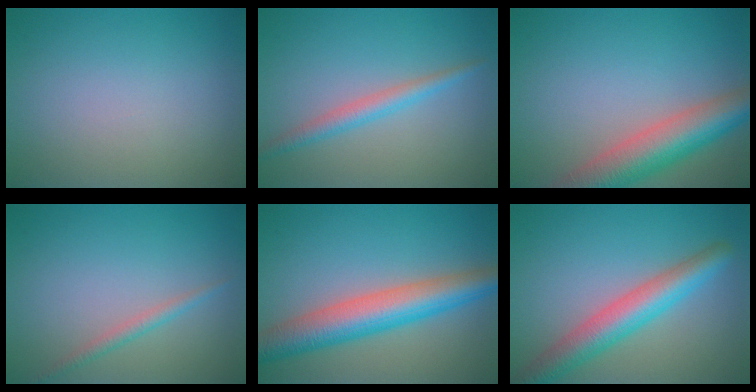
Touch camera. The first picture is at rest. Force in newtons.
{"total": 2.3, "press": 2.3, "slide": 0.1}
{"total": 7.6, "press": 7.6, "slide": 0.3}
{"total": 1.4, "press": 1.4, "slide": 0.0}
{"total": 7.3, "press": 7.3, "slide": 0.0}
{"total": 5.6, "press": 5.6, "slide": 0.3}